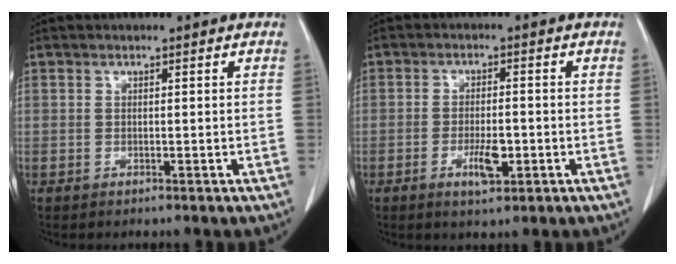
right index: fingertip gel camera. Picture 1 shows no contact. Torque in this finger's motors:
{"motor_torque": [0.13, 0.02, 0.10, 0.07]}